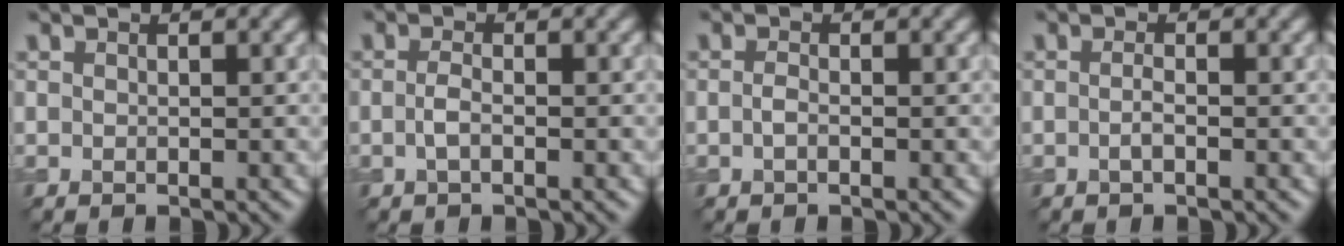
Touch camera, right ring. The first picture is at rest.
{"total": 1.3, "force": [-0.4, 0.5, 1.2], "torque": [-0.027, -0.001, -0.010]}
{"total": 0.8, "force": [-0.3, 0.3, 0.7], "torque": [-0.018, -0.001, -0.008]}
{"total": 1.0, "force": [-0.3, 0.2, 0.9], "torque": [-0.018, 0.000, -0.007]}